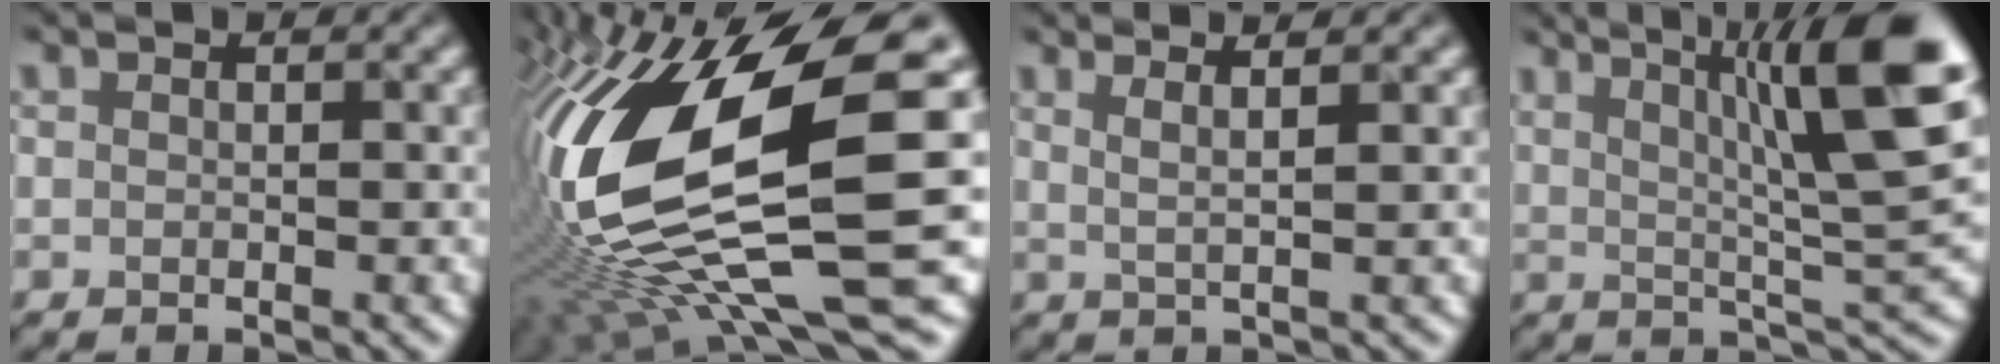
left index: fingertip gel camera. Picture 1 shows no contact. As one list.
[{"total": 17.5, "force": [-1.1, 5.1, 16.6], "torque": [-0.348, -0.015, 0.012]}, {"total": 1.7, "force": [0.9, -0.3, 1.5], "torque": [-0.048, 0.009, 0.025]}, {"total": 10.2, "force": [3.6, 1.8, 9.4], "torque": [-0.166, 0.014, 0.083]}]